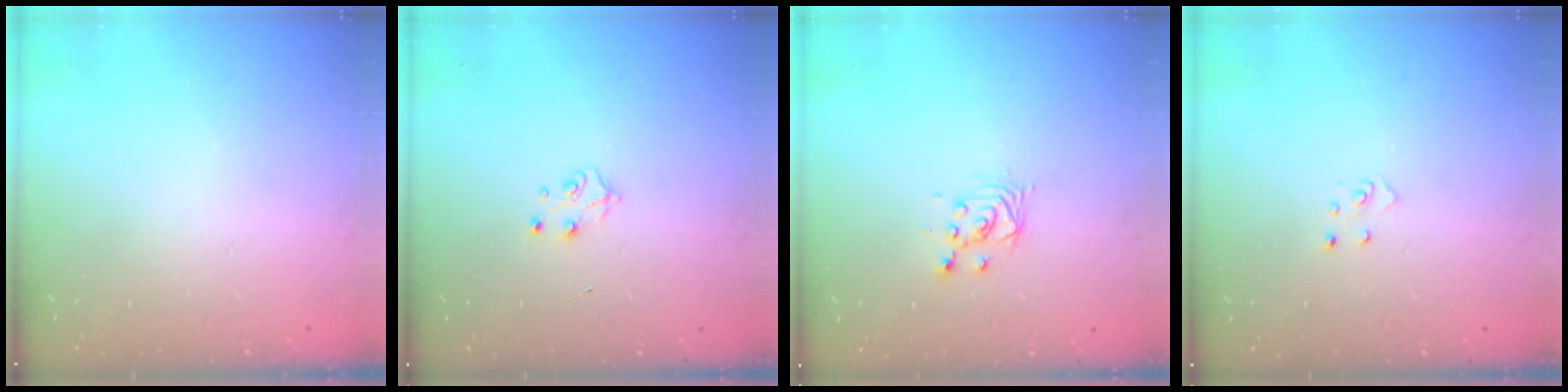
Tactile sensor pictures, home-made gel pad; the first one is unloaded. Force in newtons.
{"total": 4.4, "press": 4.4, "slide": 0.7}
{"total": 2.9, "press": 2.9, "slide": 0.1}
{"total": 2.6, "press": 2.6, "slide": 0.3}